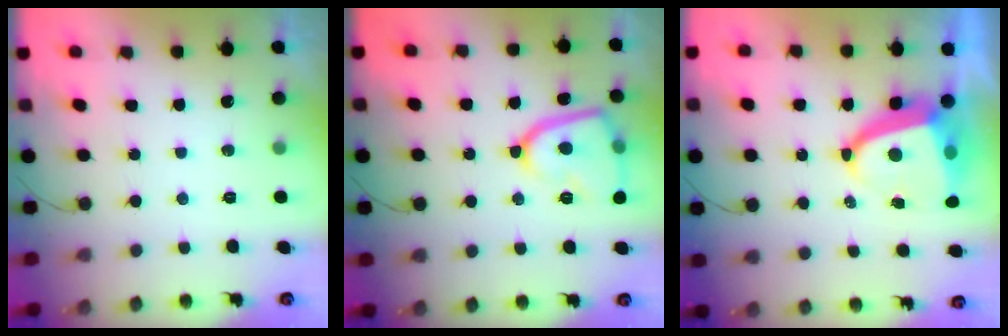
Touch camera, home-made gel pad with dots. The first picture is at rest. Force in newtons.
{"total": 14.4, "press": 14.4, "slide": 1.6}
{"total": 9.4, "press": 9.3, "slide": 1.0}